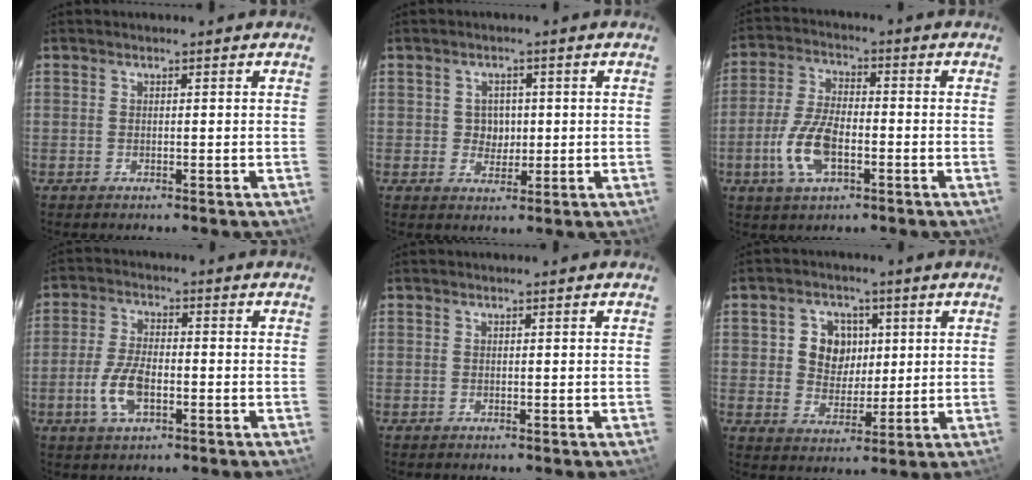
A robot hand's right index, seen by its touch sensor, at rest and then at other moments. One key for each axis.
{"total": 3.5, "fx": 0.1, "fy": 3.3, "fz": 1.1, "tx": -0.018, "ty": 0.010, "tz": 0.004}
{"total": 10.2, "fx": -3.5, "fy": 4.7, "fz": 8.4, "tx": -0.182, "ty": 0.000, "tz": -0.066}
{"total": 8.0, "fx": -2.8, "fy": 3.7, "fz": 6.5, "tx": -0.141, "ty": 0.000, "tz": -0.053}
{"total": 0.0}
{"total": 7.9, "fx": 1.6, "fy": 6.9, "fz": 3.4, "tx": -0.072, "ty": 0.018, "tz": 0.034}